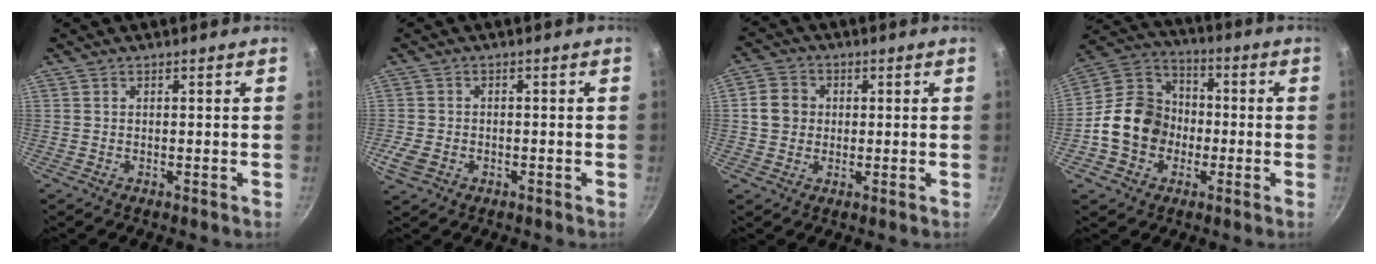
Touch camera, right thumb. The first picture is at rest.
{"total": 4.5, "force": [-1.5, 3.3, 2.6], "torque": [-0.057, 0.003, -0.026]}
{"total": 5.7, "force": [0.4, 5.1, 2.4], "torque": [-0.023, 0.007, -0.004]}
{"total": 14.6, "force": [-2.8, 12.2, 7.5], "torque": [-0.102, 0.042, -0.066]}